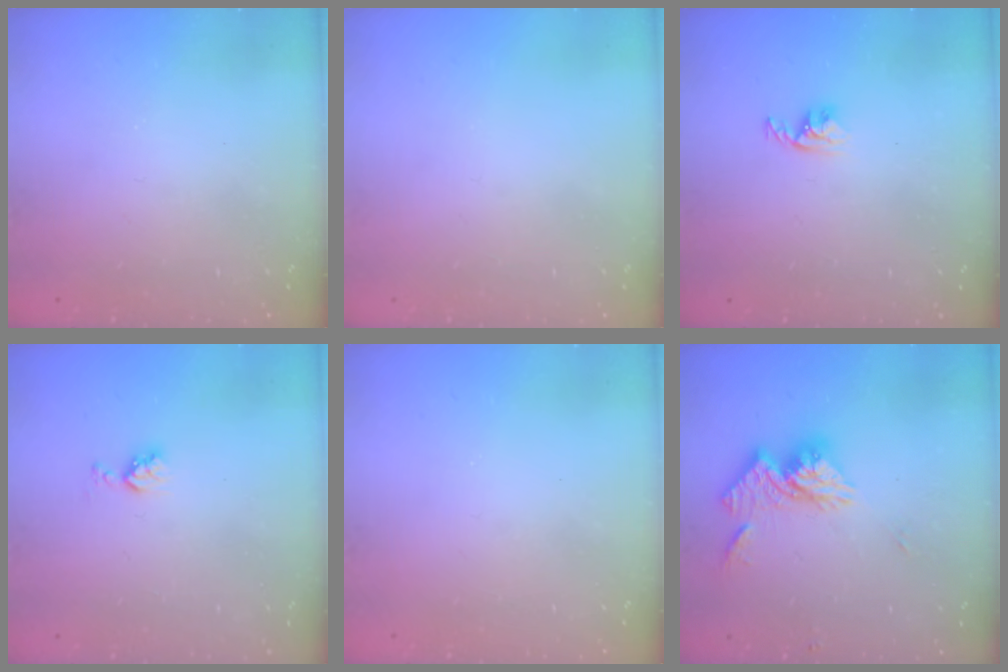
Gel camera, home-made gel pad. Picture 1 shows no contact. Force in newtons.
{"total": 0.0}
{"total": 3.7, "press": 3.6, "slide": 0.6}
{"total": 4.4, "press": 4.3, "slide": 0.7}
{"total": 0.0}
{"total": 12.6, "press": 12.6, "slide": 1.1}